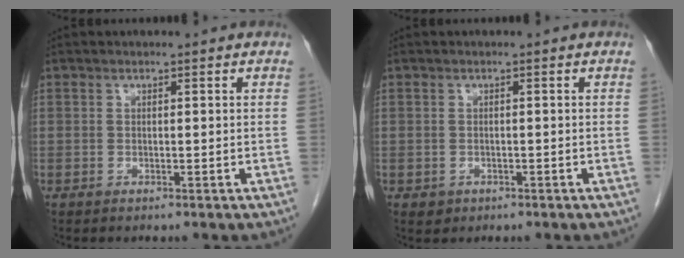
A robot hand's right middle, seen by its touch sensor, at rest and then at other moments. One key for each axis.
{"total": 1.2, "fx": -0.5, "fy": 1.1, "fz": 0.2, "tx": -0.002, "ty": 0.004, "tz": -0.002}